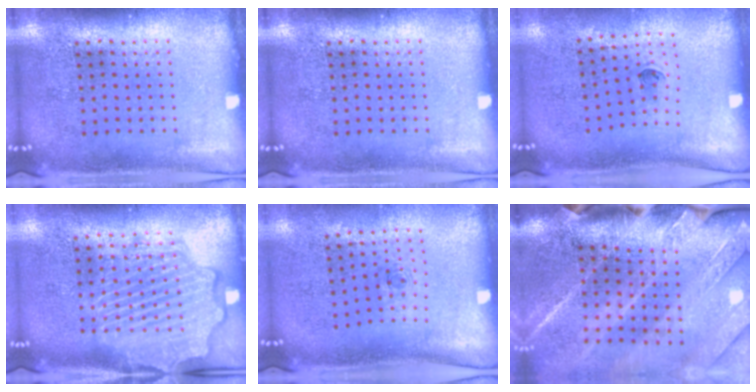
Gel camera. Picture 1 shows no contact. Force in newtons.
{"total": 0.0}
{"total": 0.5, "press": 0.3, "slide": 0.4}
{"total": 4.2, "press": 4.2, "slide": 0.5}
{"total": 0.7, "press": 0.3, "slide": 0.6}
{"total": 3.9, "press": 3.3, "slide": 2.1}